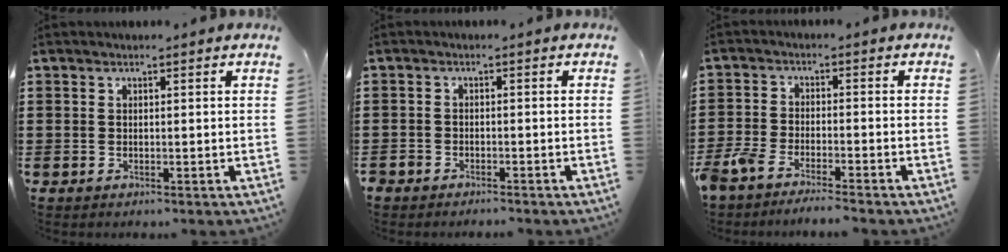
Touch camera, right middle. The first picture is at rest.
{"total": 1.7, "force": [-1.7, 0.4, -0.1], "torque": [-0.003, 0.004, -0.038]}
{"total": 4.5, "force": [-4.2, 0.5, 1.4], "torque": [-0.053, -0.009, -0.092]}